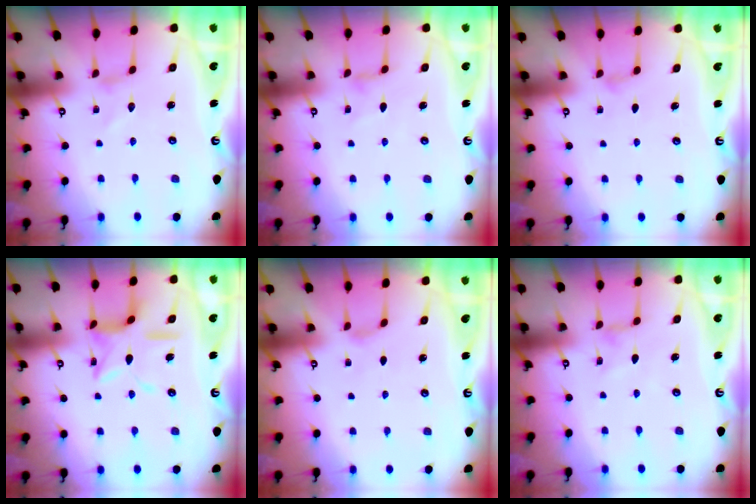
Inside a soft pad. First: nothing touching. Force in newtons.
{"total": 2.5, "press": 2.4, "slide": 0.4}
{"total": 1.3, "press": 1.3, "slide": 0.3}
{"total": 11.2, "press": 11.1, "slide": 0.7}
{"total": 0.0}
{"total": 0.0}